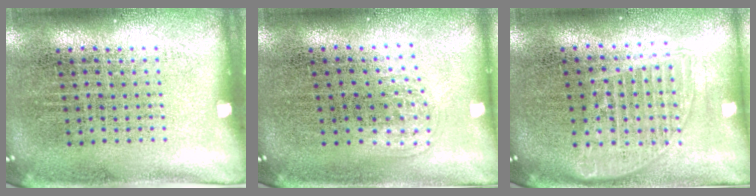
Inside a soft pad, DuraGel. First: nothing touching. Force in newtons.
{"total": 1.0, "press": 0.6, "slide": 0.8}
{"total": 1.6, "press": 1.4, "slide": 0.8}